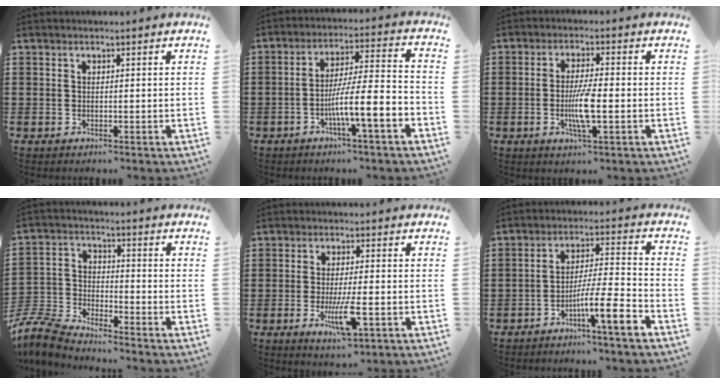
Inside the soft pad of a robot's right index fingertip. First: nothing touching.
{"total": 9.5, "force": [-4.3, 1.3, 8.3], "torque": [-0.138, 0.002, -0.075]}
{"total": 5.9, "force": [-1.3, 0.9, 5.7], "torque": [-0.117, -0.011, -0.029]}
{"total": 7.3, "force": [-7.1, 0.8, 1.7], "torque": [-0.062, -0.004, -0.148]}
{"total": 7.1, "force": [-2.5, 1.6, 6.4], "torque": [-0.129, -0.017, -0.043]}
{"total": 9.2, "force": [-5.3, 0.6, 7.5], "torque": [-0.130, -0.002, -0.095]}